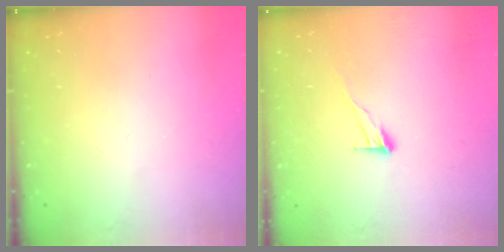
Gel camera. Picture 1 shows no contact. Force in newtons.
{"total": 6.9, "press": 6.8, "slide": 0.4}